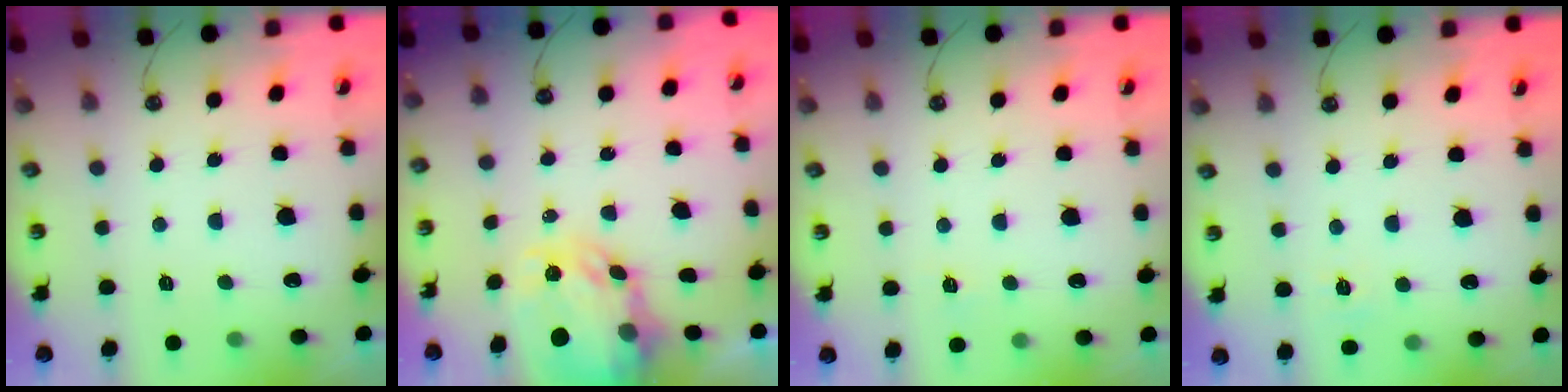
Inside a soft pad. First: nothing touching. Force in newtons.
{"total": 6.5, "press": 6.5, "slide": 0.7}
{"total": 3.9, "press": 3.8, "slide": 0.4}
{"total": 4.8, "press": 4.7, "slide": 0.7}